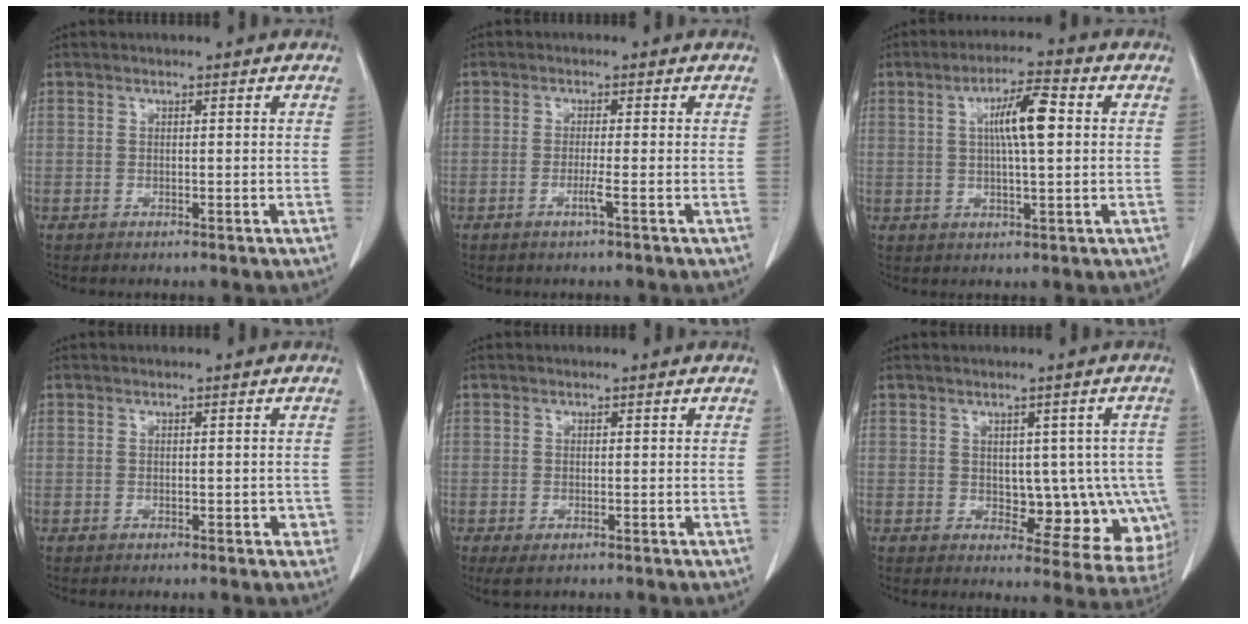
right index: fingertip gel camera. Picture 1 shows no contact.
{"total": 1.8, "force": [-0.8, -0.5, 1.5], "torque": [-0.029, -0.002, -0.017]}
{"total": 7.4, "force": [1.4, 0.9, 7.2], "torque": [-0.125, 0.010, 0.023]}
{"total": 1.8, "force": [-0.5, 1.2, 1.2], "torque": [-0.008, 0.010, -0.001]}
{"total": 2.4, "force": [-1.4, 0.9, 1.7], "torque": [-0.033, -0.006, -0.016]}
{"total": 10.6, "force": [-1.2, 6.4, 8.4], "torque": [-0.072, 0.016, 0.001]}